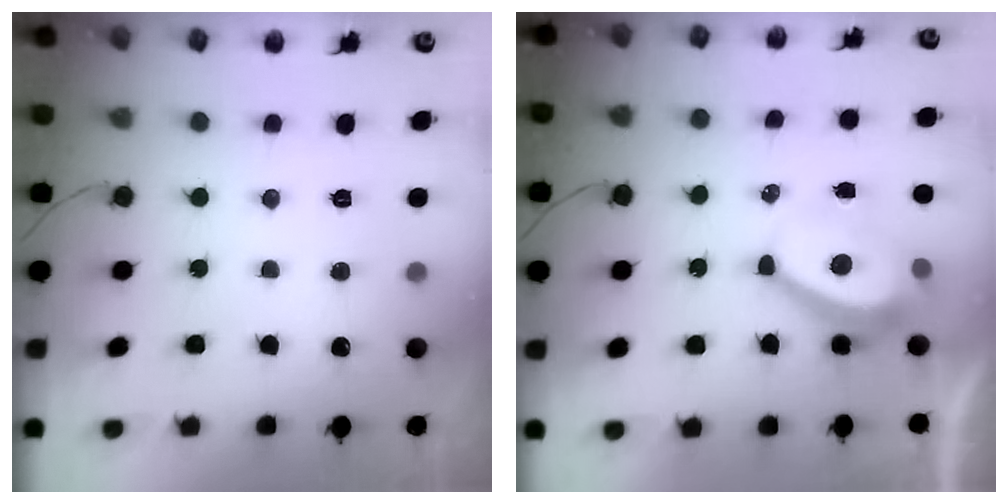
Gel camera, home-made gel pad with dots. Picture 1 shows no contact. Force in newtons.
{"total": 7.5, "press": 7.4, "slide": 0.9}